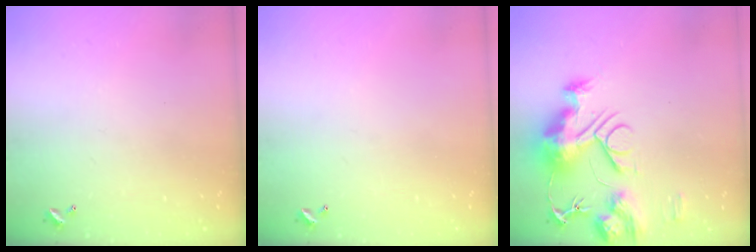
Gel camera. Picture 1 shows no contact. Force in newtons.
{"total": 0.0}
{"total": 14.8, "press": 14.7, "slide": 1.3}